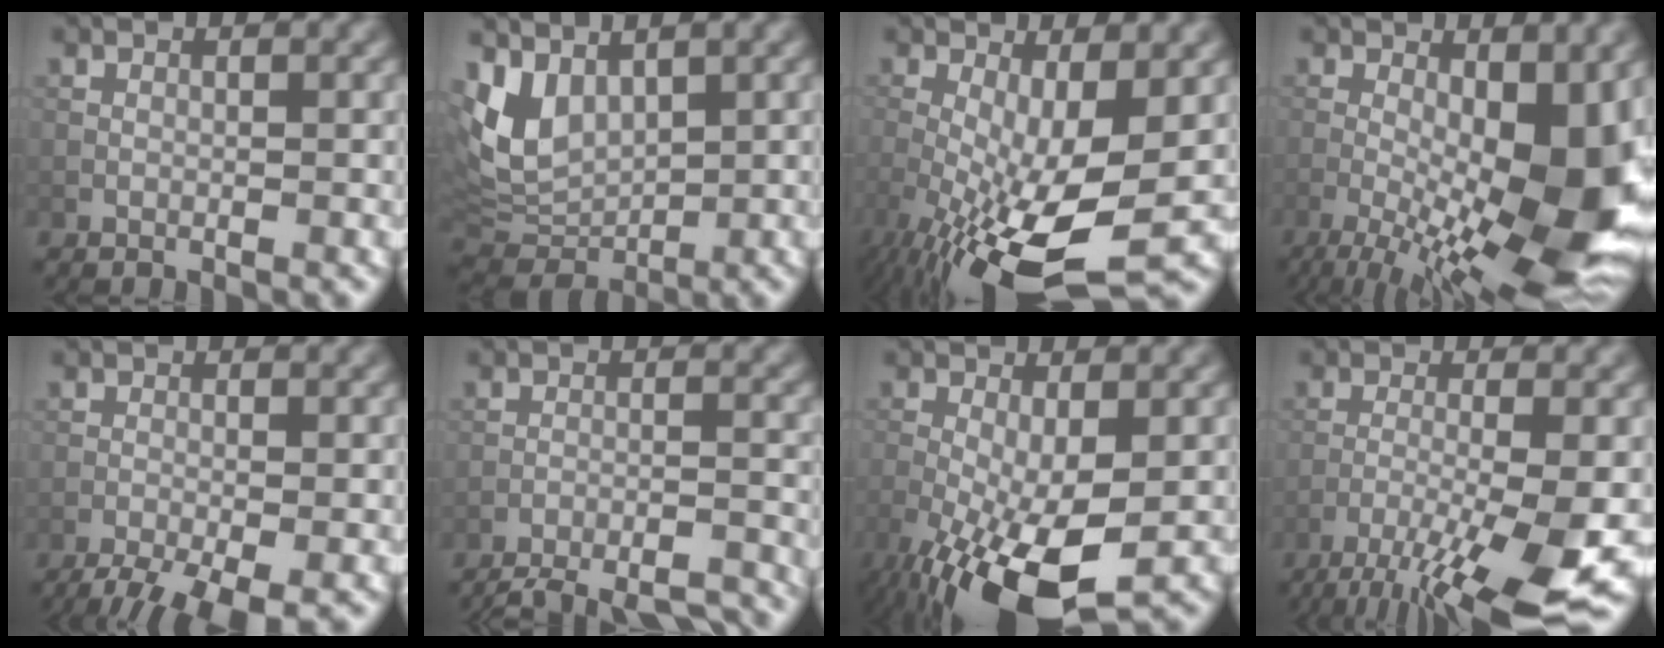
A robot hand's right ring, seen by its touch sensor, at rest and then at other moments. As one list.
[{"total": 6.3, "force": [2.8, 4.0, 3.9], "torque": [-0.090, -0.016, 0.062]}, {"total": 11.7, "force": [-3.7, 3.4, 10.6], "torque": [-0.216, -0.024, -0.055]}, {"total": 15.7, "force": [-3.6, 5.8, 14.2], "torque": [-0.225, -0.008, -0.051]}, {"total": 6.4, "force": [-4.8, 1.6, 4.0], "torque": [-0.083, -0.034, -0.076]}, {"total": 12.4, "force": [-11.8, 2.5, 2.7], "torque": [-0.034, 0.001, -0.154]}, {"total": 9.9, "force": [-4.3, 3.5, 8.2], "torque": [-0.182, -0.032, -0.070]}, {"total": 10.0, "force": [-5.7, 1.4, 8.1], "torque": [-0.141, -0.008, -0.093]}]